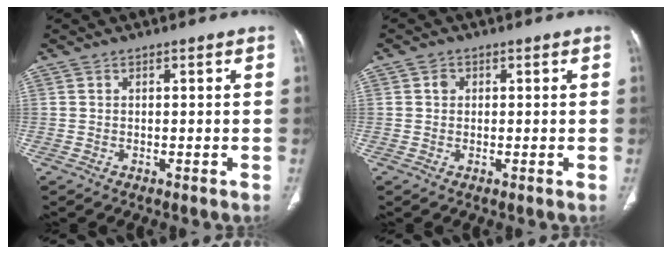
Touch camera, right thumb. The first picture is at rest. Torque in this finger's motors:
{"motor_torque": [0.12, 0.23, 0.19, 0.33, -0.02]}